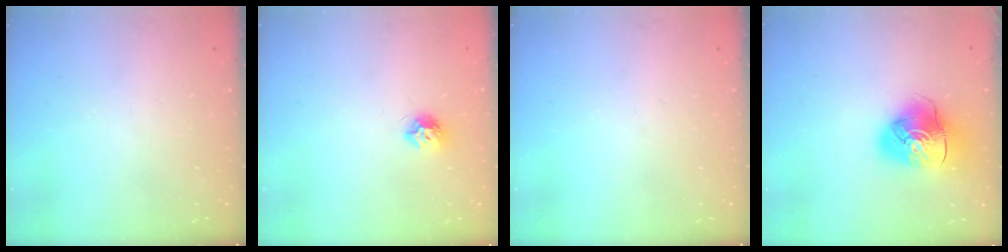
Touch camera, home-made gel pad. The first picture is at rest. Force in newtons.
{"total": 7.1, "press": 7.1, "slide": 0.2}
{"total": 0.0}
{"total": 11.3, "press": 11.1, "slide": 1.7}